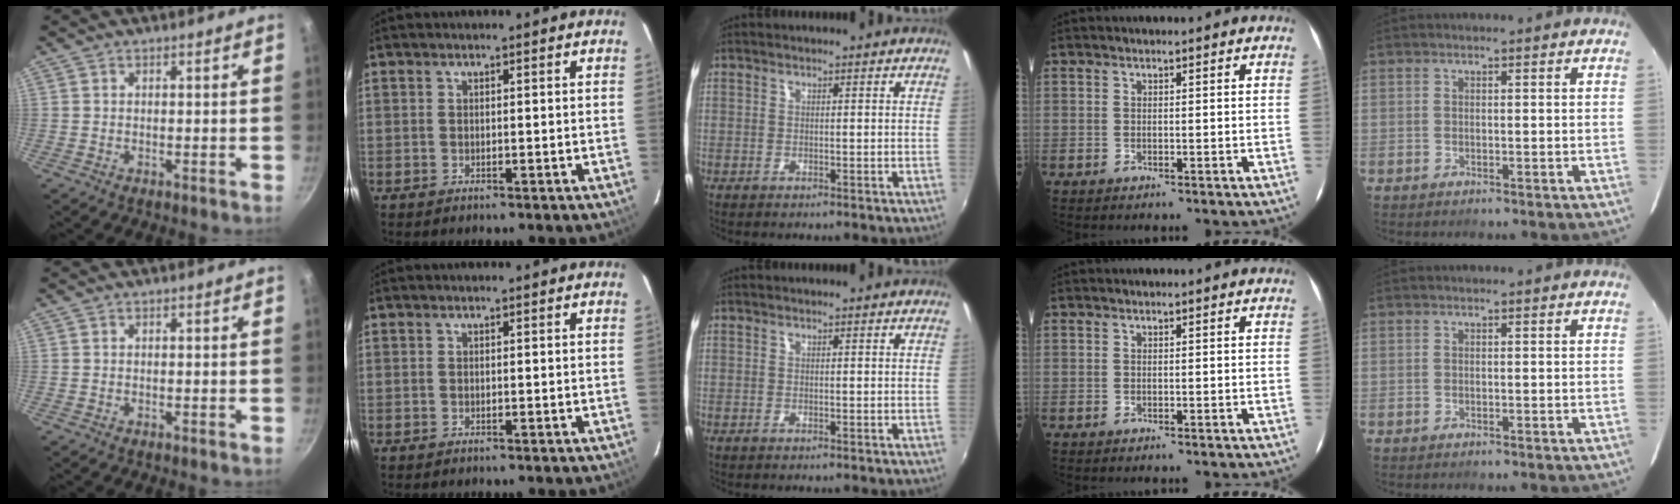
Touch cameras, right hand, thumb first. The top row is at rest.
{}